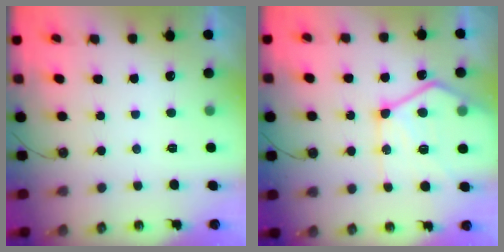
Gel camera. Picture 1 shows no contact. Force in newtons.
{"total": 18.1, "press": 18.0, "slide": 1.9}